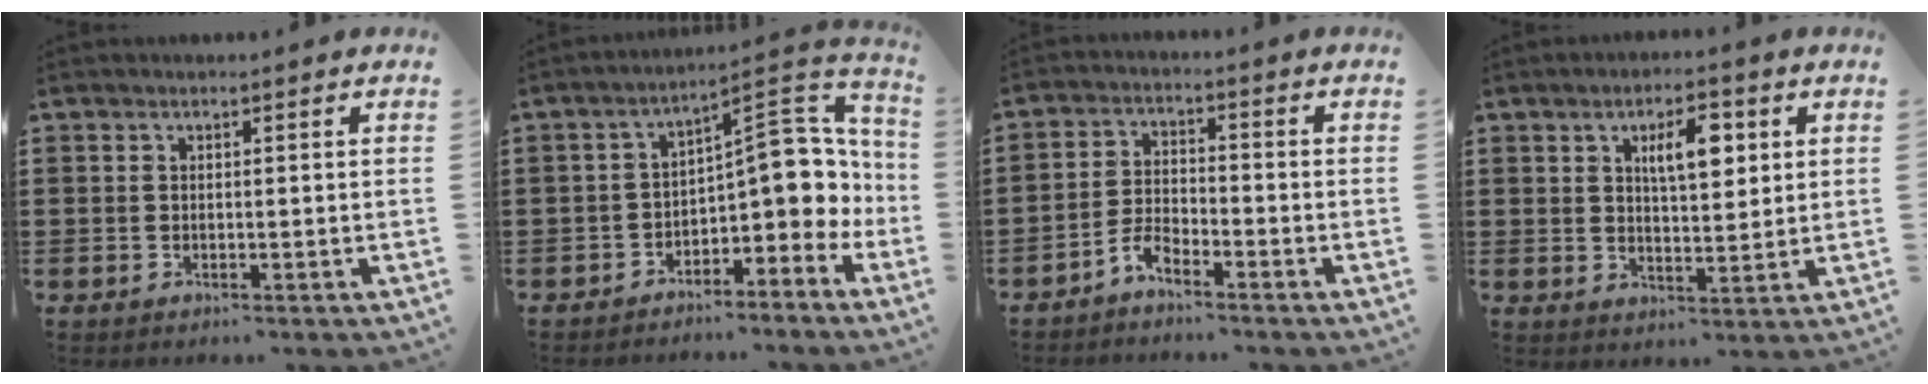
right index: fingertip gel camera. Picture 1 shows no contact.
{"total": 8.7, "force": [-1.1, 4.4, 7.5], "torque": [-0.099, -0.010, -0.026]}
{"total": 3.4, "force": [-3.2, 0.7, 1.0], "torque": [-0.035, 0.005, -0.069]}
{"total": 6.1, "force": [2.1, 2.3, 5.2], "torque": [-0.092, 0.004, 0.031]}